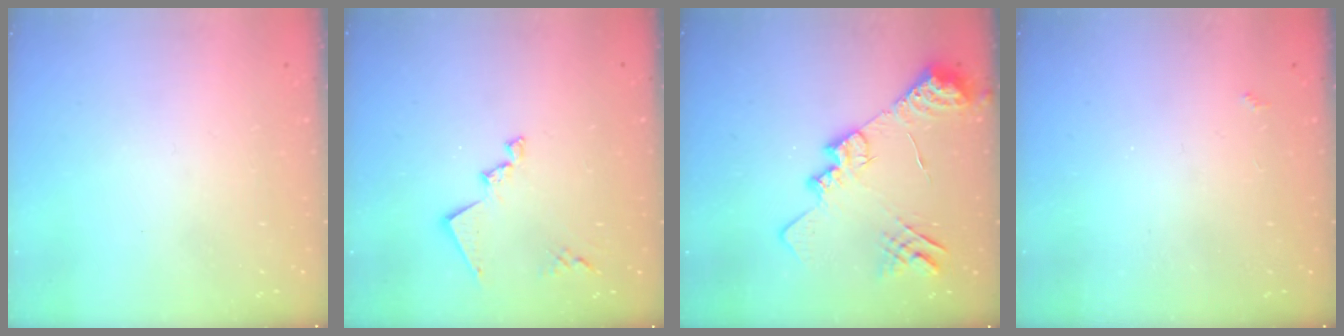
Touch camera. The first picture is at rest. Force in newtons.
{"total": 12.4, "press": 12.4, "slide": 0.5}
{"total": 18.1, "press": 18.1, "slide": 1.6}
{"total": 2.1, "press": 2.0, "slide": 0.4}